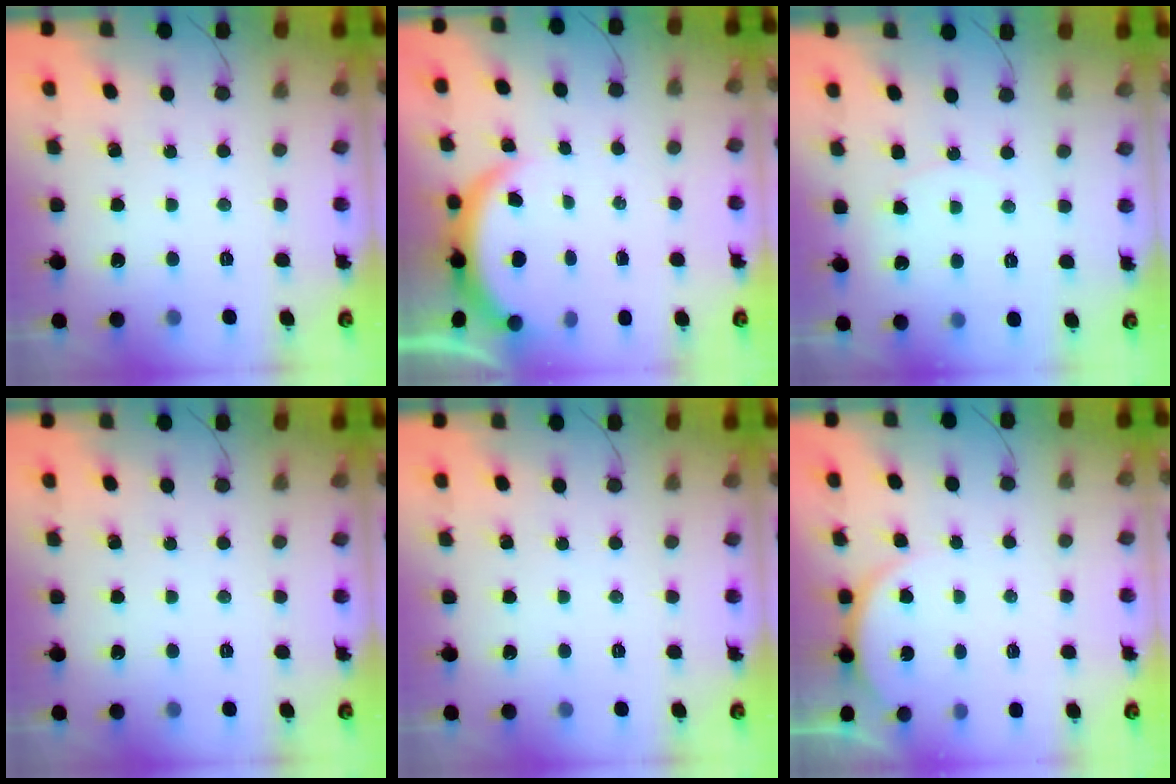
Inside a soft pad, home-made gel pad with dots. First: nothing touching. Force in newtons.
{"total": 3.8, "press": 3.8, "slide": 0.2}
{"total": 5.3, "press": 5.2, "slide": 0.5}
{"total": 0.0}
{"total": 0.0}
{"total": 3.5, "press": 3.5, "slide": 0.5}